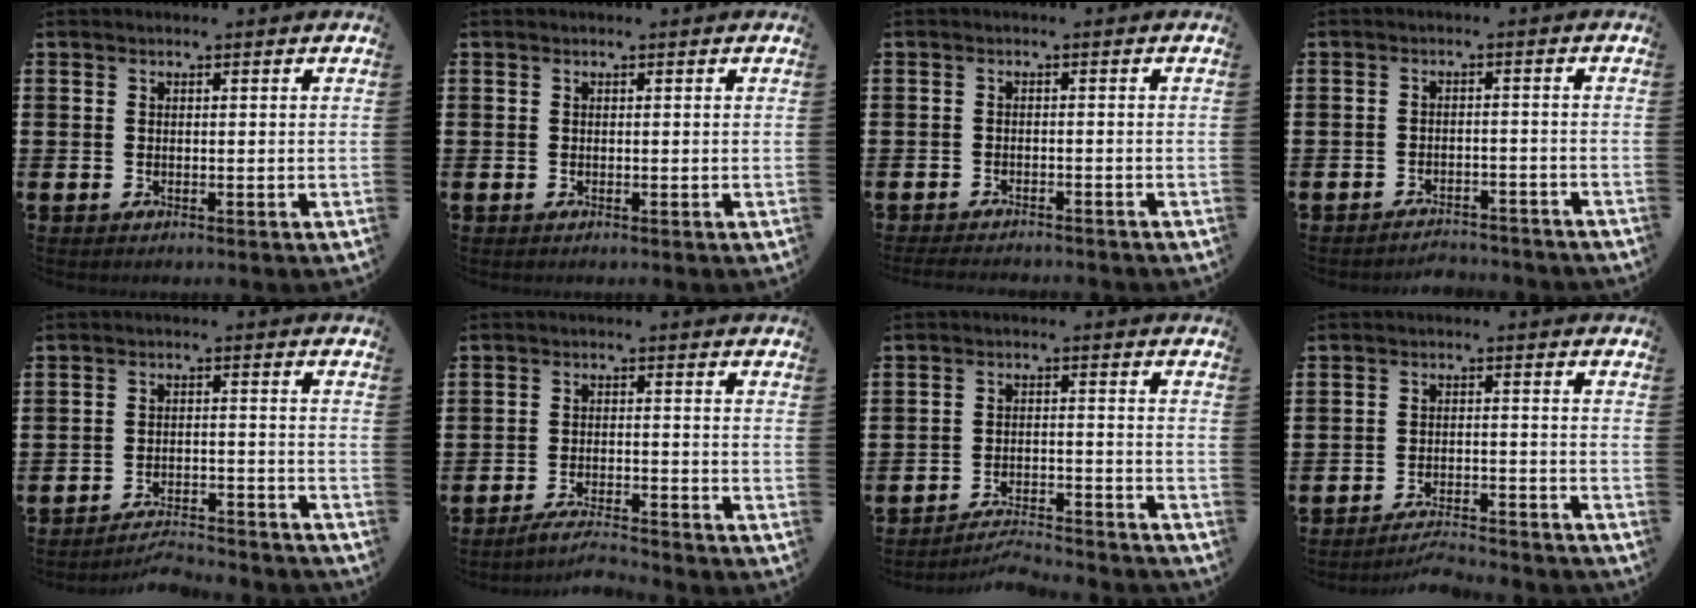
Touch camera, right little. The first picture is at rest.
{"total": 0.0}
{"total": 1.5, "force": [-1.5, 0.0, 0.2], "torque": [-0.006, 0.002, -0.030]}
{"total": 2.5, "force": [-2.5, 0.0, -0.1], "torque": [-0.004, 0.004, -0.055]}
{"total": 3.9, "force": [-3.9, 0.0, 0.3], "torque": [-0.009, 0.002, -0.082]}
{"total": 3.4, "force": [-3.2, -0.1, 1.1], "torque": [-0.018, 0.000, -0.063]}
{"total": 4.0, "force": [-4.0, 0.0, 0.4], "torque": [-0.011, 0.001, -0.084]}
{"total": 3.5, "force": [-3.5, -0.1, 0.4], "torque": [-0.010, 0.001, -0.073]}